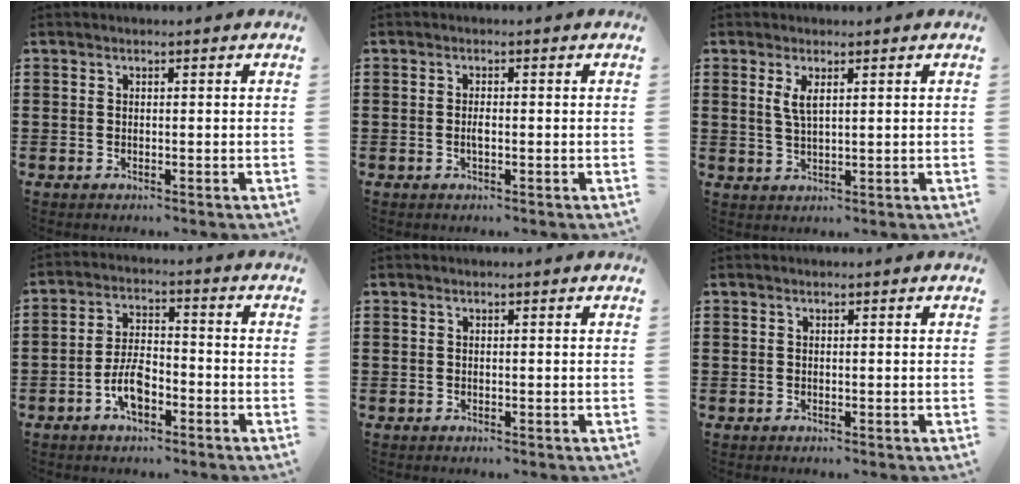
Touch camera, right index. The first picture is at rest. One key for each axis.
{"total": 1.3, "fx": -0.2, "fy": 0.3, "fz": 1.2, "tx": -0.024, "ty": -0.002, "tz": -0.003}
{"total": 2.7, "fx": 1.2, "fy": 0.8, "fz": 2.3, "tx": -0.047, "ty": 0.004, "tz": 0.019}
{"total": 6.0, "fx": -2.9, "fy": 2.7, "fz": 4.6, "tx": -0.102, "ty": 0.001, "tz": -0.058}
{"total": 0.0}
{"total": 0.0}